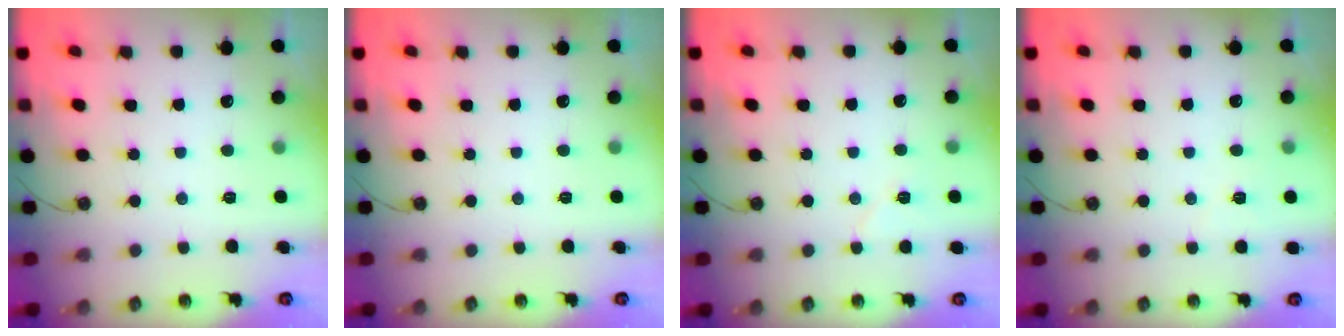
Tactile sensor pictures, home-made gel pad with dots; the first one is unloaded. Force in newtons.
{"total": 0.0}
{"total": 5.4, "press": 5.3, "slide": 1.2}
{"total": 2.9, "press": 2.1, "slide": 2.0}